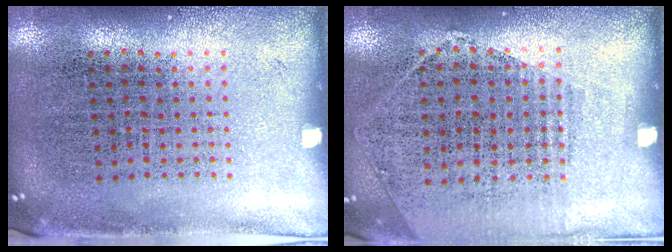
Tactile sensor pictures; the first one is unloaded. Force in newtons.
{"total": 1.1, "press": 0.9, "slide": 0.6}